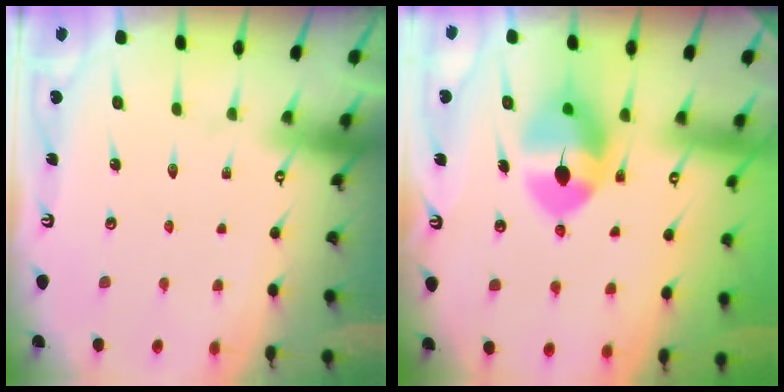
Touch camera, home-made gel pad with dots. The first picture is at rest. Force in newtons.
{"total": 9.5, "press": 9.4, "slide": 1.0}